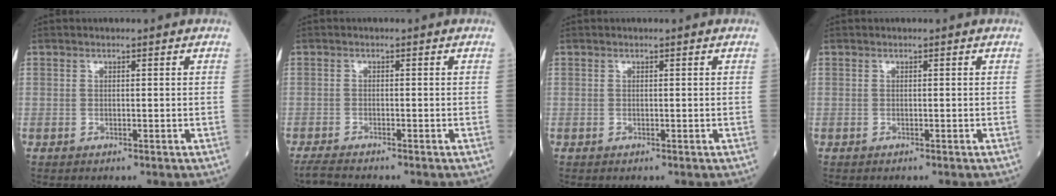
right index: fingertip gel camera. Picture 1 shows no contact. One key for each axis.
{"total": 2.6, "fx": -2.4, "fy": -0.3, "fz": 1.0, "tx": -0.023, "ty": -0.009, "tz": -0.042}
{"total": 0.0}
{"total": 0.0}